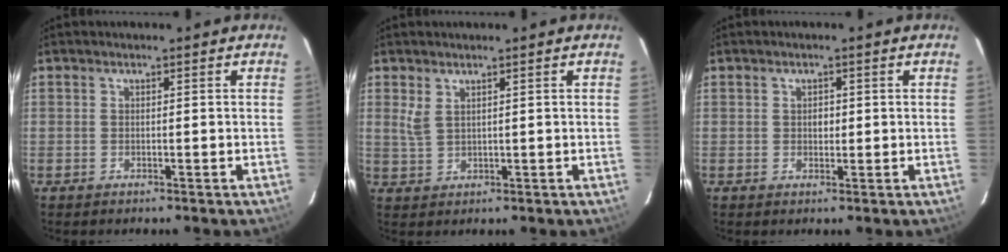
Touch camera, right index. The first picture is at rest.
{"total": 2.5, "force": [1.5, 1.0, 1.7], "torque": [-0.035, -0.003, 0.031]}
{"total": 1.5, "force": [0.1, 1.3, 0.8], "torque": [-0.011, 0.004, 0.001]}